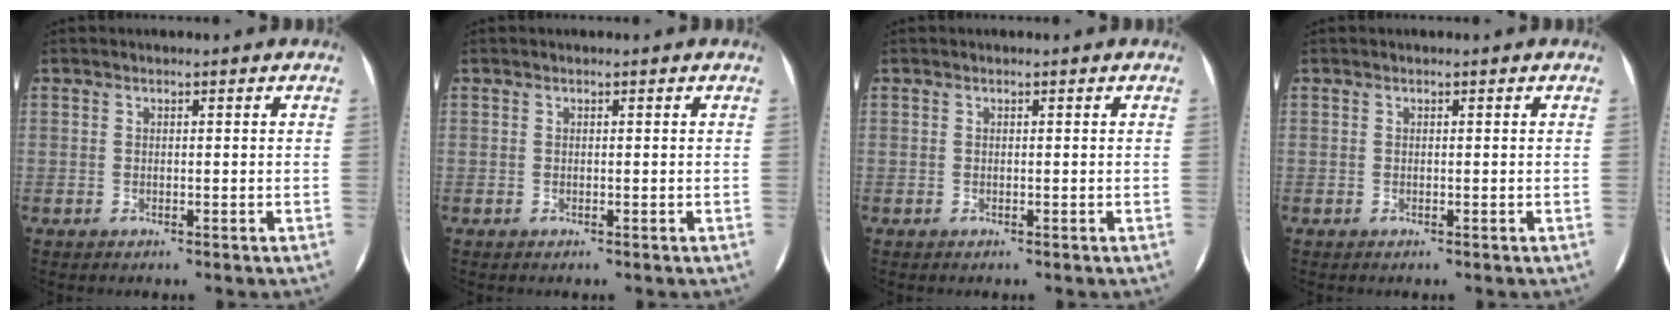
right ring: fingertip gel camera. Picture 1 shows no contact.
{"total": 0.0}
{"total": 0.0}
{"total": 0.0}